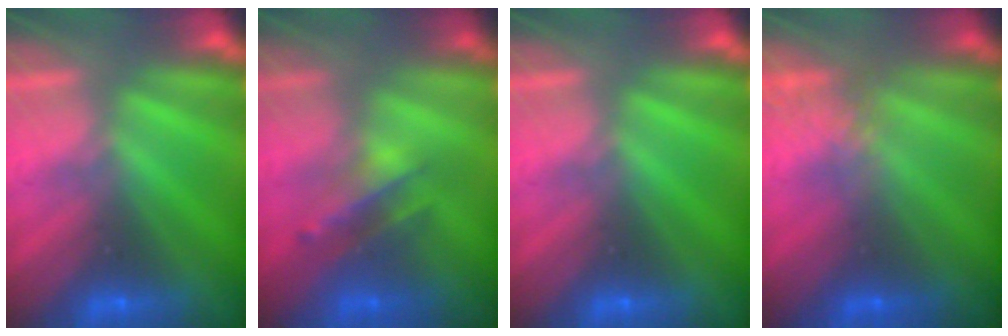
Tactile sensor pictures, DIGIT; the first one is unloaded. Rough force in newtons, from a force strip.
{"total": 2.4}
{"total": 0.0}
{"total": 3.8}